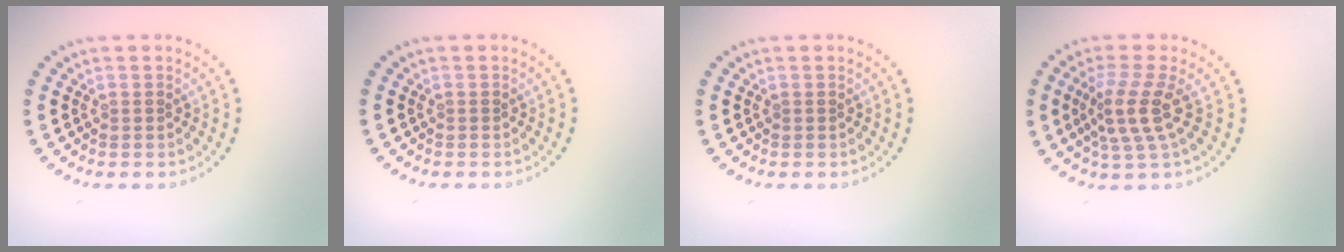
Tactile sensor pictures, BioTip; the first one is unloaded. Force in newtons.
{"total": 0.0}
{"total": 0.0}
{"total": 3.5, "press": 2.8, "slide": 2.1}